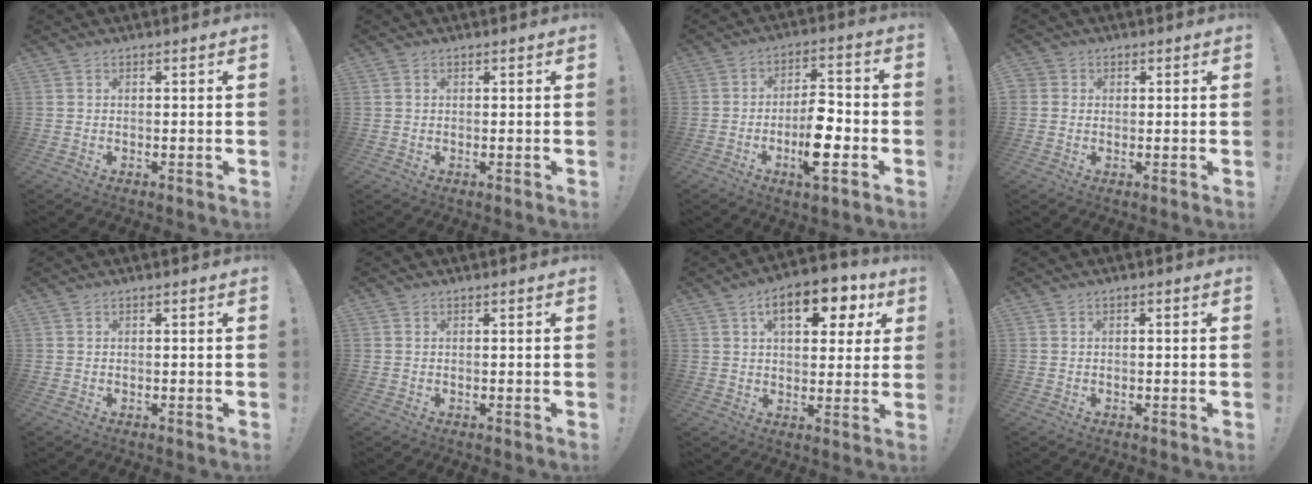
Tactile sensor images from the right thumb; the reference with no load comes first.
{"total": 1.1, "force": [0.5, 1.0, -0.2], "torque": [0.003, 0.005, 0.010]}
{"total": 12.0, "force": [-3.9, 4.3, 10.5], "torque": [-0.175, 0.012, -0.068]}
{"total": 2.2, "force": [0.3, 2.1, 0.7], "torque": [-0.012, 0.004, 0.007]}
{"total": 0.0}
{"total": 0.0}
{"total": 13.8, "force": [5.8, 7.1, 10.4], "torque": [-0.140, -0.017, 0.092]}
{"total": 0.6, "force": [-0.3, 0.2, 0.4], "torque": [-0.012, 0.004, -0.006]}